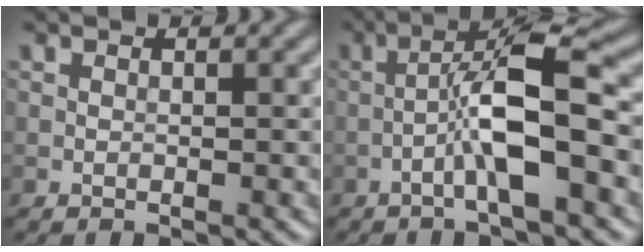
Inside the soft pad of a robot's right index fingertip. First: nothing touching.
{"total": 6.7, "force": [-2.0, 1.1, 6.3], "torque": [-0.112, 0.023, -0.039]}